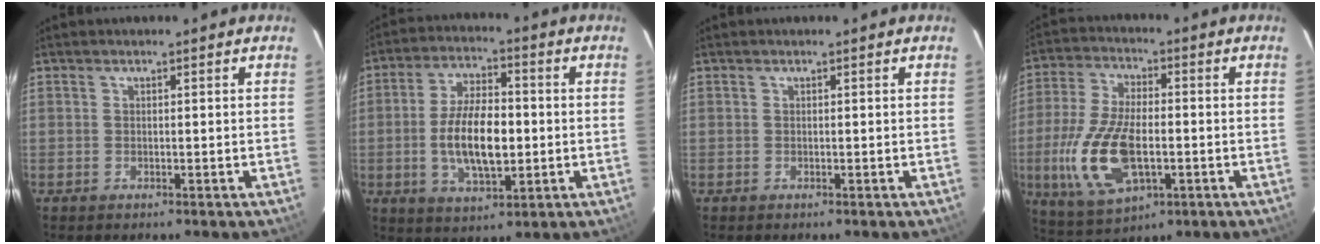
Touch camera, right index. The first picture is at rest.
{"total": 12.2, "force": [-1.5, 5.4, 10.8], "torque": [-0.209, 0.000, -0.024]}
{"total": 0.0}
{"total": 15.7, "force": [-3.5, 7.5, 13.4], "torque": [-0.291, -0.008, -0.056]}